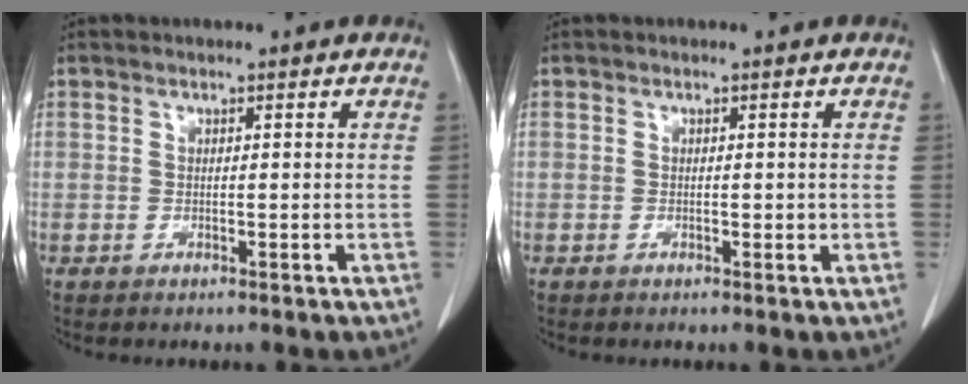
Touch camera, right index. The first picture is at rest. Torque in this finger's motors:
{"motor_torque": [0.11, -0.09, 0.02, 0.02]}